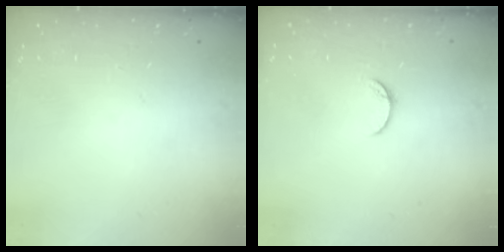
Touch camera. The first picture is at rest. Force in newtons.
{"total": 5.1, "press": 5.1, "slide": 0.5}